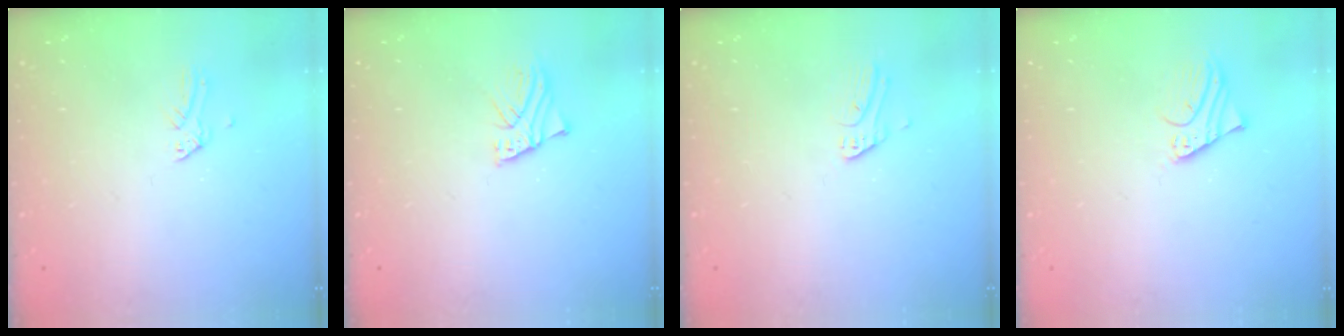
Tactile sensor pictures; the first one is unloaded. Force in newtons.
{"total": 2.0, "press": 2.0, "slide": 0.2}
{"total": 2.8, "press": 2.8, "slide": 0.2}
{"total": 2.2, "press": 2.2, "slide": 0.1}